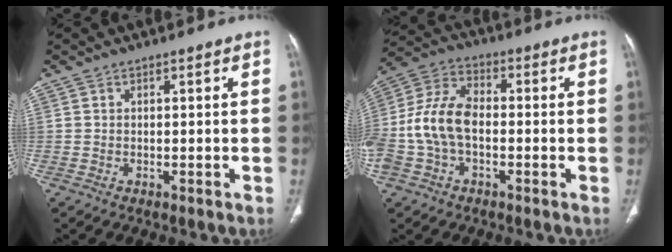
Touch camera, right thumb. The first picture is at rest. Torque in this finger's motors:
{"motor_torque": [2.43, 2.39, 1.51, 0.02, 0.26]}